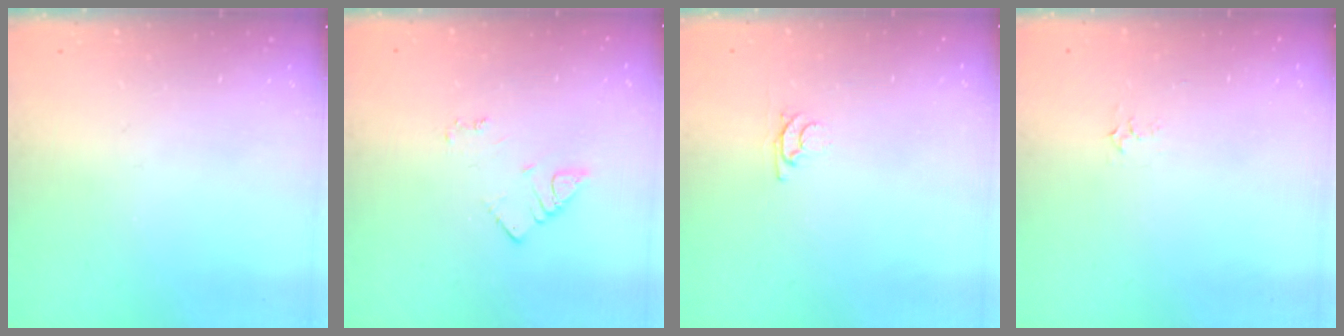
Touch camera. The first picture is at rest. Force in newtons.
{"total": 2.9, "press": 2.9, "slide": 0.3}
{"total": 3.1, "press": 3.0, "slide": 0.4}
{"total": 3.2, "press": 3.1, "slide": 0.5}